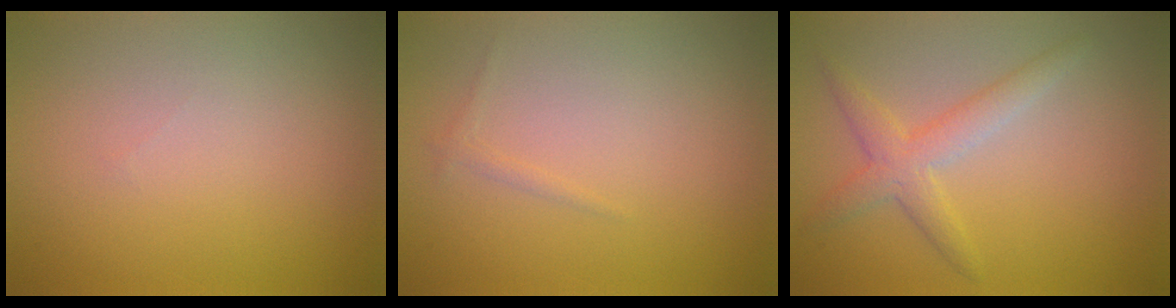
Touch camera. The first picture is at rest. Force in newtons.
{"total": 0.6, "press": 0.6, "slide": 0.0}
{"total": 3.0, "press": 3.0, "slide": 0.1}